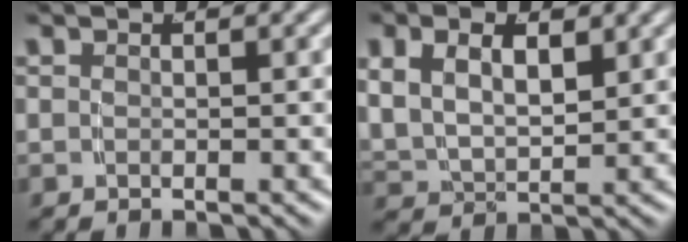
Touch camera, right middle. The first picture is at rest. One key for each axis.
{"total": 7.0, "fx": 1.5, "fy": 5.4, "fz": 4.2, "tx": -0.080, "ty": 0.002, "tz": 0.021}